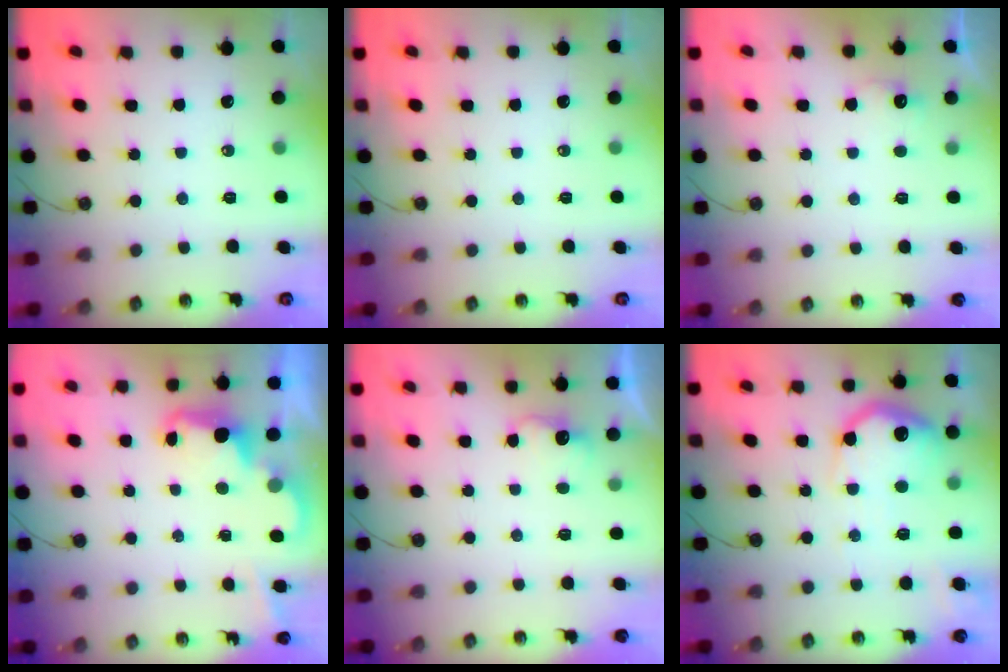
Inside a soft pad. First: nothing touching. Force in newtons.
{"total": 0.0}
{"total": 4.5, "press": 4.3, "slide": 1.0}
{"total": 2.4, "press": 2.3, "slide": 0.6}
{"total": 2.7, "press": 2.6, "slide": 0.9}
{"total": 17.7, "press": 17.7, "slide": 1.1}